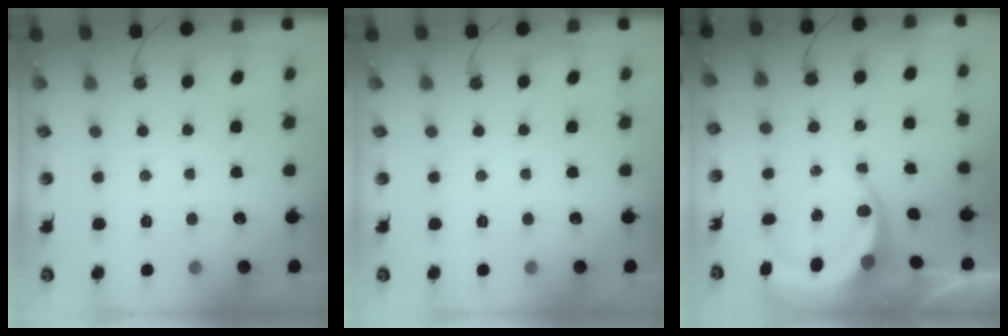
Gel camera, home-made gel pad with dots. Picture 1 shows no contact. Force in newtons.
{"total": 0.0}
{"total": 6.5, "press": 6.5, "slide": 0.9}